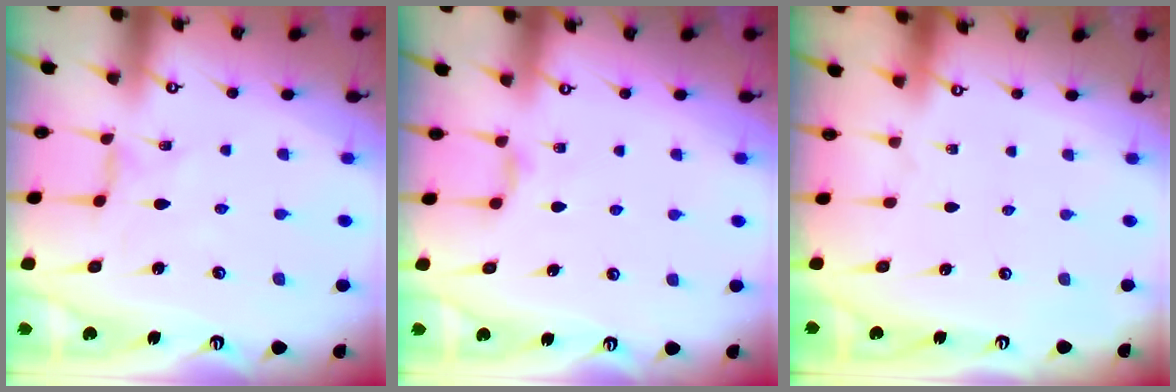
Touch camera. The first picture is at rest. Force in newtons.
{"total": 3.0, "press": 3.0, "slide": 0.6}
{"total": 0.0}